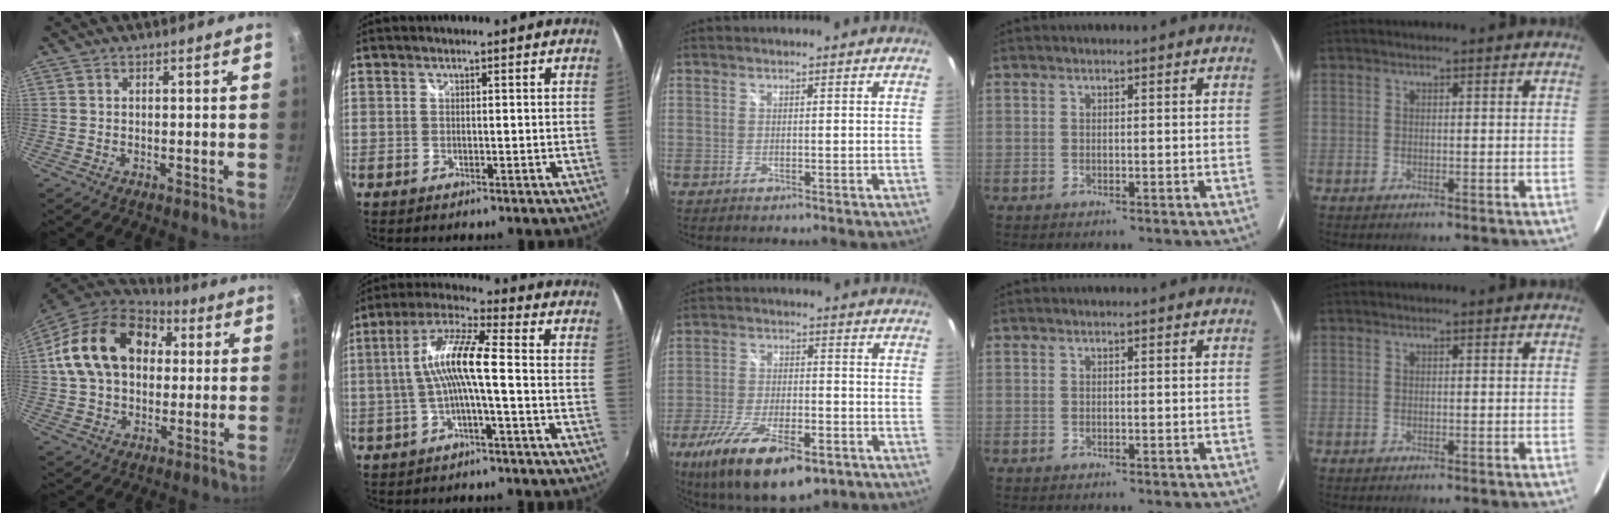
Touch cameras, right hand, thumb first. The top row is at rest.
{"thumb": {"total": 20.2, "force": [4.3, 14.7, 13.2], "torque": [-0.209, 0.027, 0.062]}, "index": {"total": 9.8, "force": [-1.3, 0.7, 9.7], "torque": [-0.199, 0.018, -0.021]}, "middle": {"total": 18.8, "force": [-11.0, 7.0, 13.5], "torque": [-0.267, -0.048, -0.182]}}